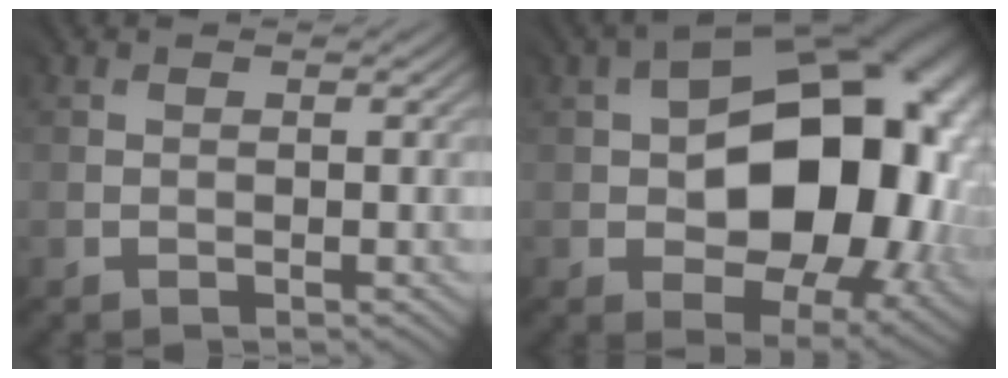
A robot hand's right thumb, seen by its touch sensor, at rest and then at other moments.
{"total": 17.7, "force": [-0.2, 11.4, 13.6], "torque": [-0.159, -0.011, 0.008]}